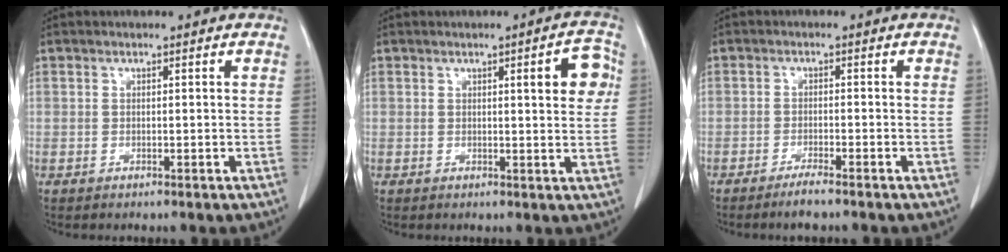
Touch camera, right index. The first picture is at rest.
{"total": 5.1, "force": [1.4, 1.0, 4.8], "torque": [-0.058, 0.005, 0.015]}
{"total": 2.6, "force": [-2.1, -0.1, 1.5], "torque": [-0.033, -0.004, -0.041]}